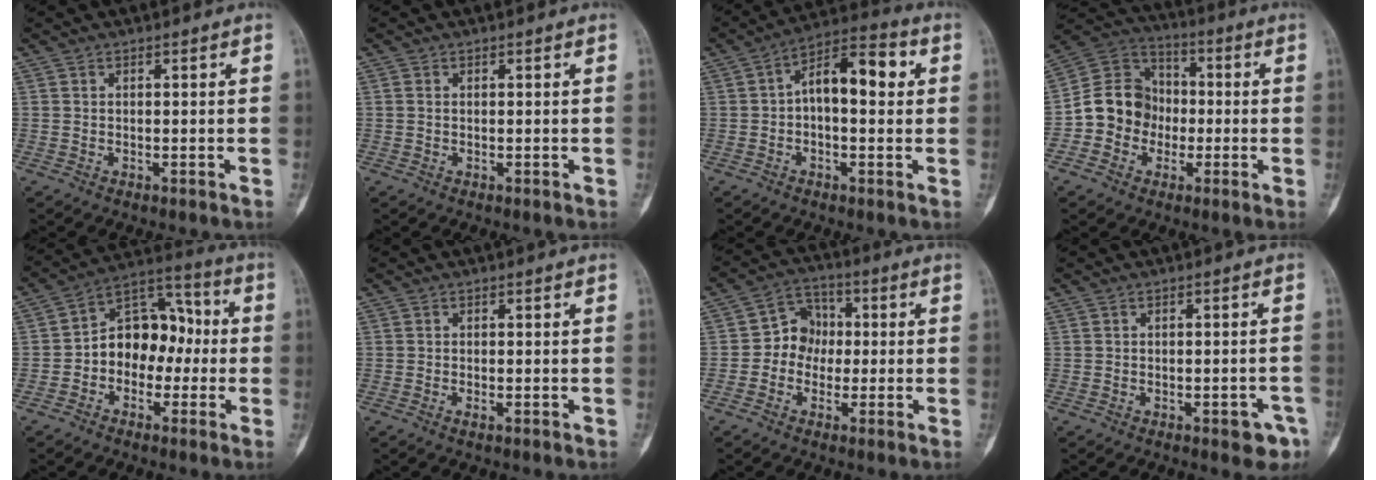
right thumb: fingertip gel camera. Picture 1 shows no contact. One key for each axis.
{"total": 0.5, "fx": 0.1, "fy": 0.4, "fz": 0.4, "tx": -0.011, "ty": 0.001, "tz": 0.002}
{"total": 11.2, "fx": 1.3, "fy": 5.6, "fz": 9.7, "tx": -0.133, "ty": 0.036, "tz": 0.012}
{"total": 12.1, "fx": -2.3, "fy": 10.8, "fz": 5.0, "tx": -0.053, "ty": 0.040, "tz": -0.051}
{"total": 12.4, "fx": -1.6, "fy": 9.0, "fz": 8.4, "tx": -0.088, "ty": 0.050, "tz": -0.041}
{"total": 0.8, "fx": -0.4, "fy": 0.2, "fz": 0.6, "tx": -0.012, "ty": 0.000, "tz": -0.008}
{"total": 7.2, "fx": -0.6, "fy": 6.3, "fz": 3.5, "tx": -0.021, "ty": 0.025, "tz": -0.028}
{"total": 4.2, "fx": -2.2, "fy": 1.8, "fz": 3.1, "tx": -0.022, "ty": 0.015, "tz": -0.021}